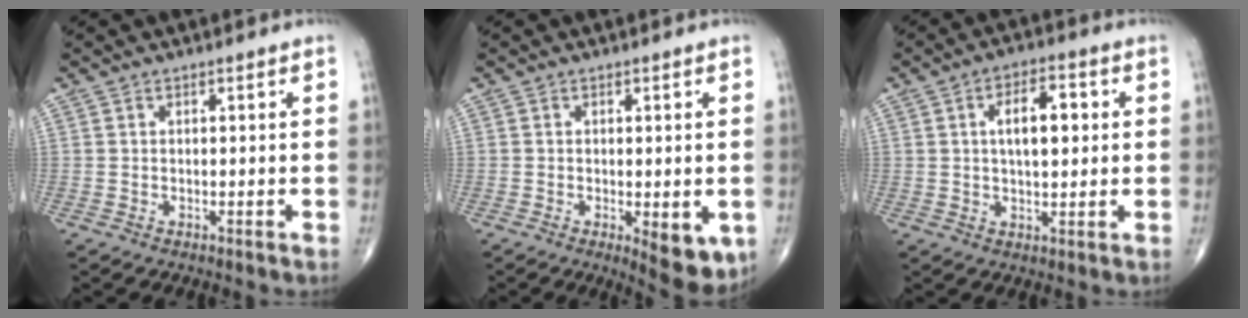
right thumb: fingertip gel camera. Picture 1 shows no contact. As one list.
[{"total": 7.8, "force": [-2.3, 3.0, 6.9], "torque": [-0.081, -0.016, -0.026]}, {"total": 8.2, "force": [1.5, 3.9, 7.1], "torque": [-0.096, 0.005, 0.020]}]